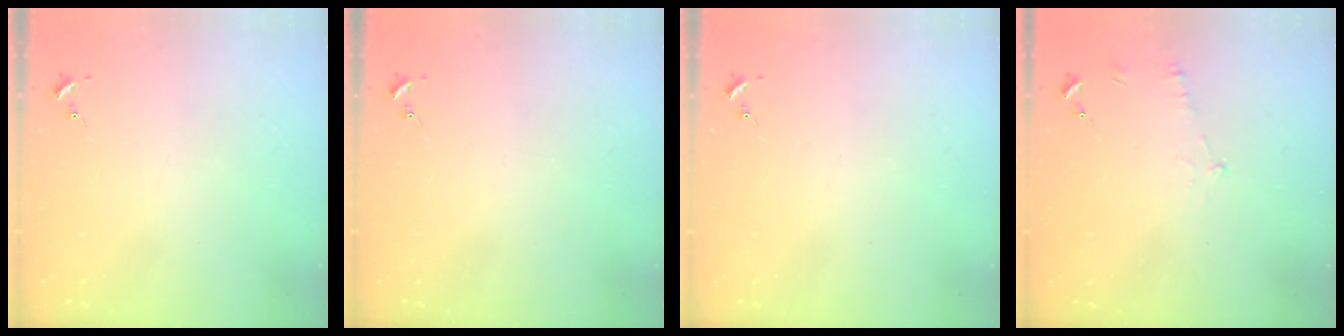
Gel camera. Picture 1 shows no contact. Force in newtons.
{"total": 0.0}
{"total": 0.0}
{"total": 4.5, "press": 4.2, "slide": 1.4}